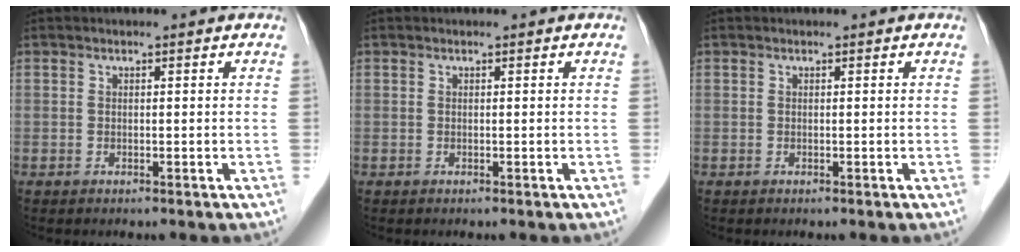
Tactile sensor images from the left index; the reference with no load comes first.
{"total": 0.0}
{"total": 0.0}